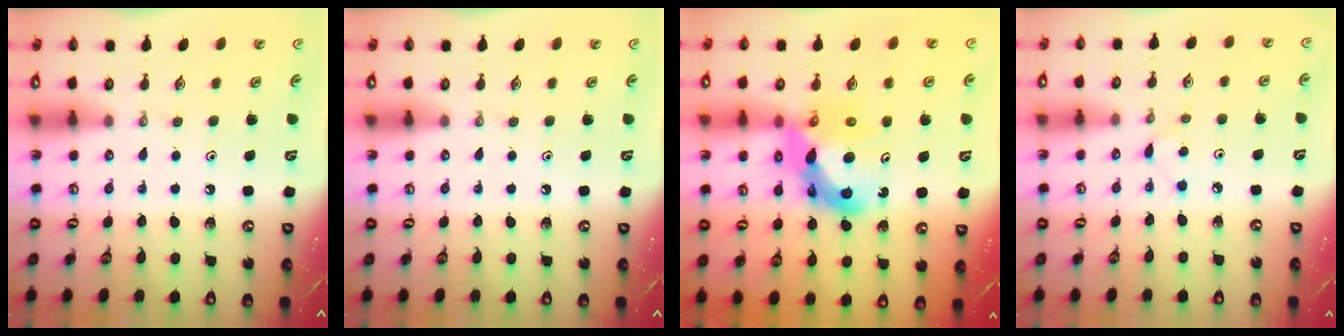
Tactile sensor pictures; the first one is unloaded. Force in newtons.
{"total": 0.0}
{"total": 12.7, "press": 12.6, "slide": 1.1}
{"total": 3.8, "press": 3.7, "slide": 0.5}